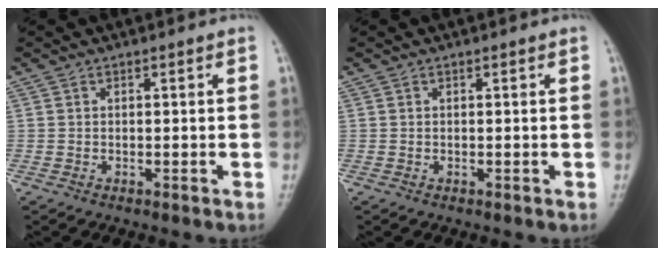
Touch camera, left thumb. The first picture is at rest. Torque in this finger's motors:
{"motor_torque": [0.16, 0.17, 0.00, 0.00, 0.02]}